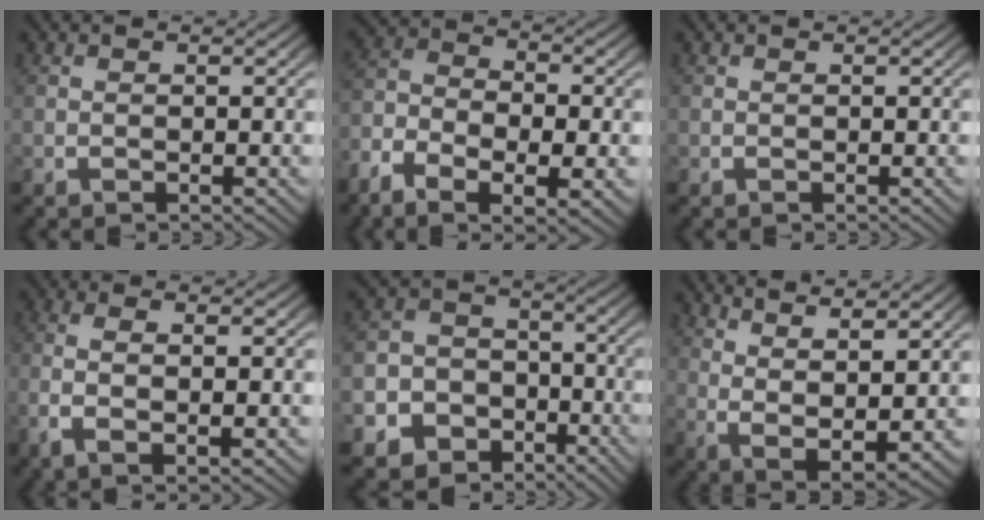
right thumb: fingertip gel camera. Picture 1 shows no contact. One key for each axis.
{"total": 6.4, "fx": -2.0, "fy": 4.0, "fz": 4.7, "tx": -0.103, "ty": -0.022, "tz": -0.032}
{"total": 0.0}
{"total": 4.5, "fx": -0.2, "fy": 1.7, "fz": 4.1, "tx": -0.098, "ty": -0.006, "tz": 0.003}
{"total": 13.8, "fx": -6.6, "fy": 11.6, "fz": 3.7, "tx": -0.062, "ty": -0.045, "tz": -0.116}
{"total": 7.2, "fx": 0.9, "fy": 4.1, "fz": 5.8, "tx": -0.124, "ty": -0.032, "tz": 0.035}